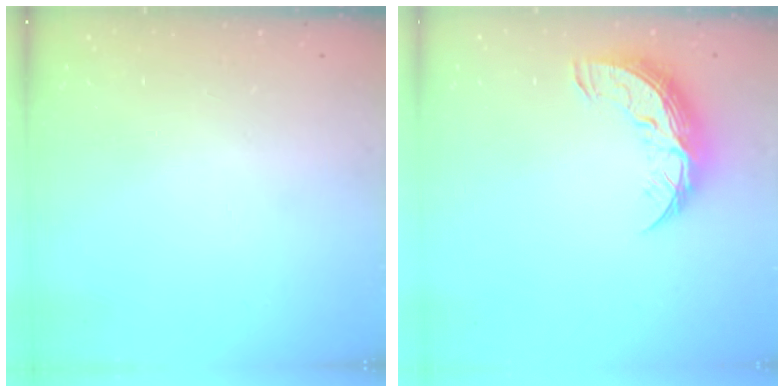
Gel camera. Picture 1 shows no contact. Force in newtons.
{"total": 10.7, "press": 10.6, "slide": 0.6}